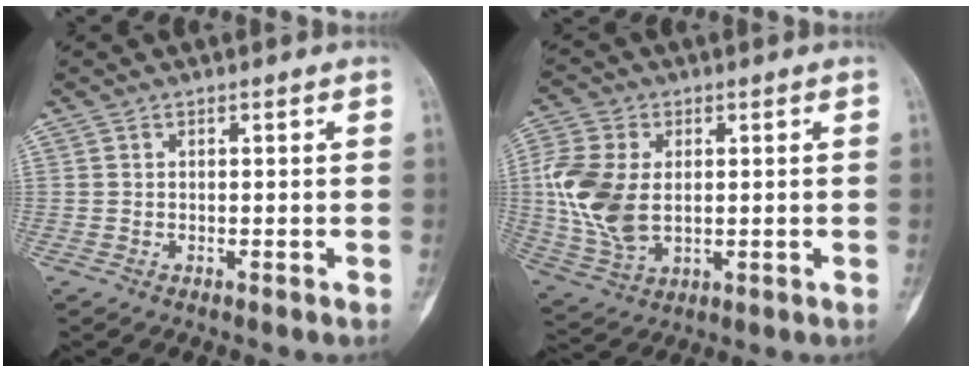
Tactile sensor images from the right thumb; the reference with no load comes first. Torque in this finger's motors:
{"motor_torque": [1.59, 1.68, 1.63, -0.28, 0.58]}